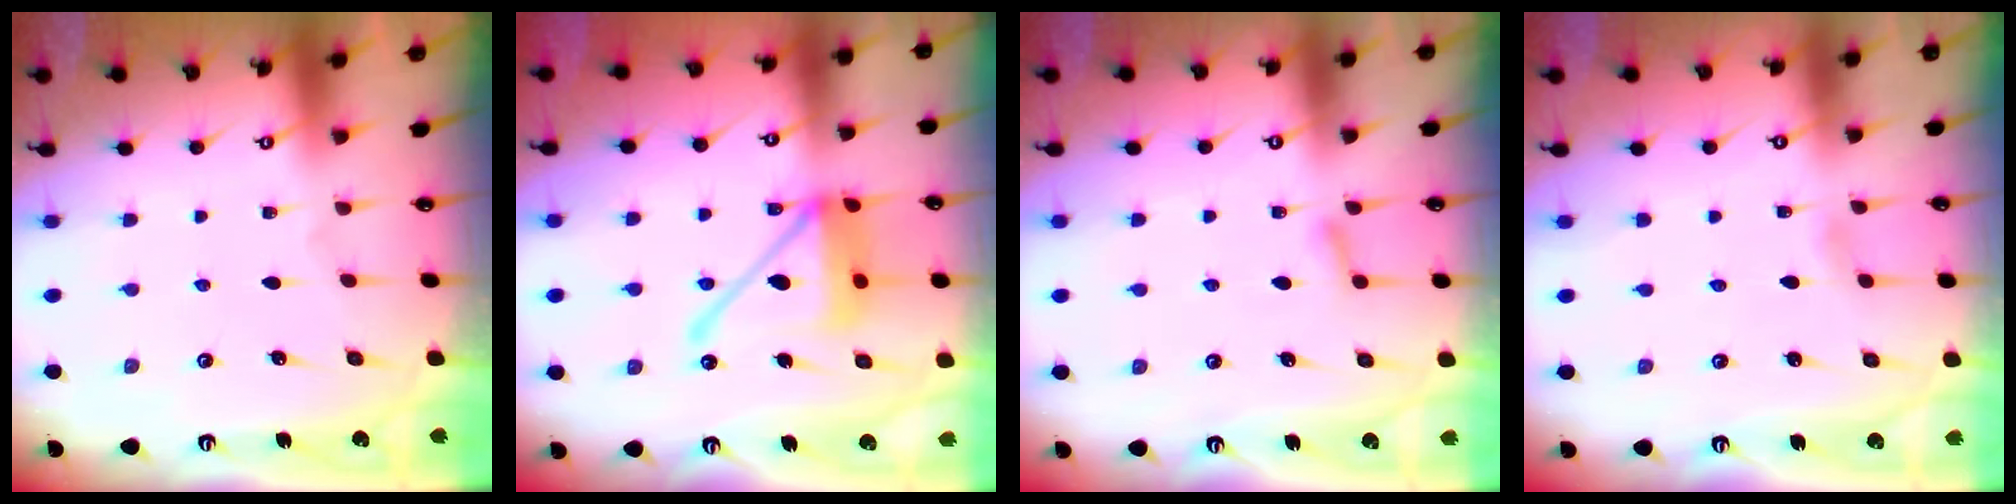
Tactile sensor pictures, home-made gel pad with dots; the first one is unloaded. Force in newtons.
{"total": 15.8, "press": 15.7, "slide": 2.1}
{"total": 5.9, "press": 5.9, "slide": 0.6}
{"total": 0.6, "press": 0.6, "slide": 0.1}